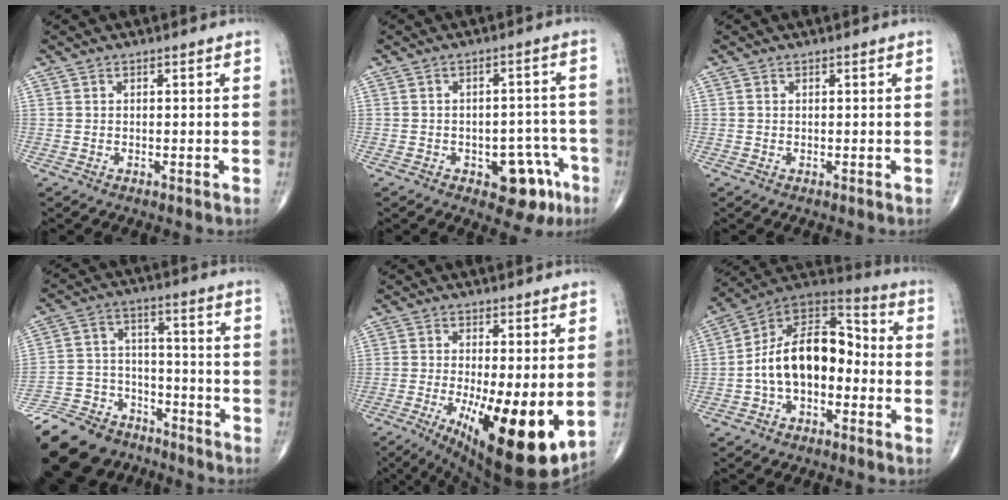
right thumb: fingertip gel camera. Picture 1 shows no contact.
{"total": 8.9, "force": [-4.2, 5.0, 6.0], "torque": [-0.037, 0.038, -0.047]}
{"total": 0.0}
{"total": 20.3, "force": [-16.6, 10.1, 5.9], "torque": [-0.123, 0.069, -0.274]}
{"total": 17.0, "force": [-3.7, 5.1, 15.8], "torque": [-0.229, -0.032, -0.038]}
{"total": 16.2, "force": [-2.5, 9.9, 12.6], "torque": [-0.188, 0.053, -0.054]}